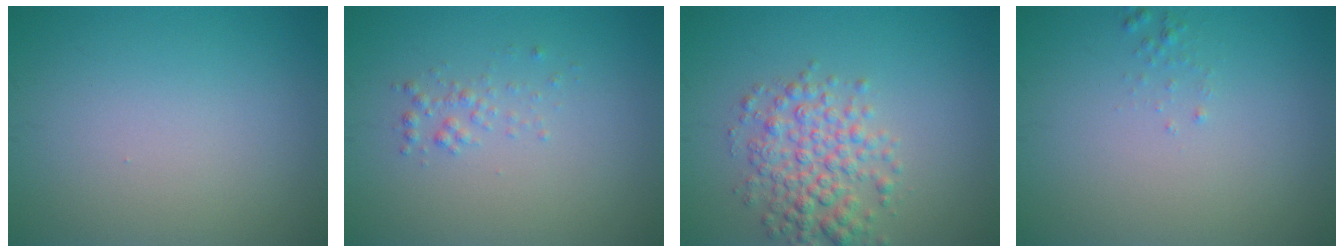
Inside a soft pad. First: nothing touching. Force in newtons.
{"total": 1.1, "press": 1.1, "slide": 0.1}
{"total": 4.4, "press": 4.4, "slide": 0.0}
{"total": 0.6, "press": 0.6, "slide": 0.1}